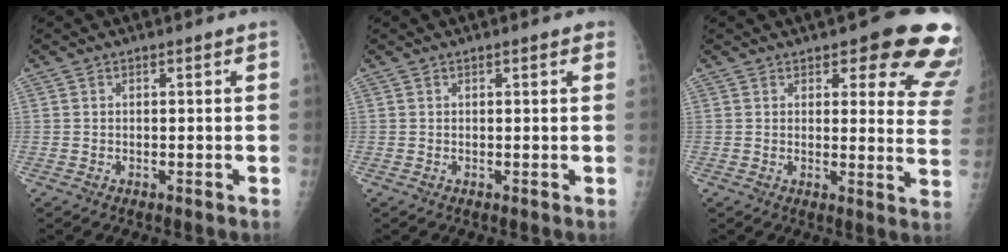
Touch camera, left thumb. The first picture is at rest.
{"total": 1.2, "force": [0.7, 0.4, 1.0], "torque": [-0.012, 0.000, 0.006]}
{"total": 15.3, "force": [10.3, 5.6, 9.8], "torque": [-0.057, -0.055, 0.098]}